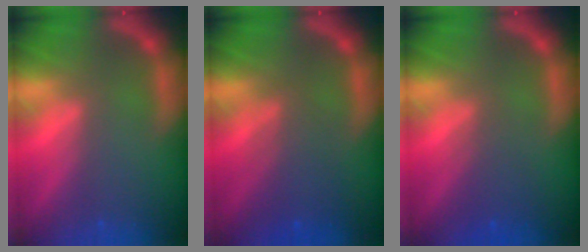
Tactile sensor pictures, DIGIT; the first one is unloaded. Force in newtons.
{"total": 4.0}
{"total": 2.5}